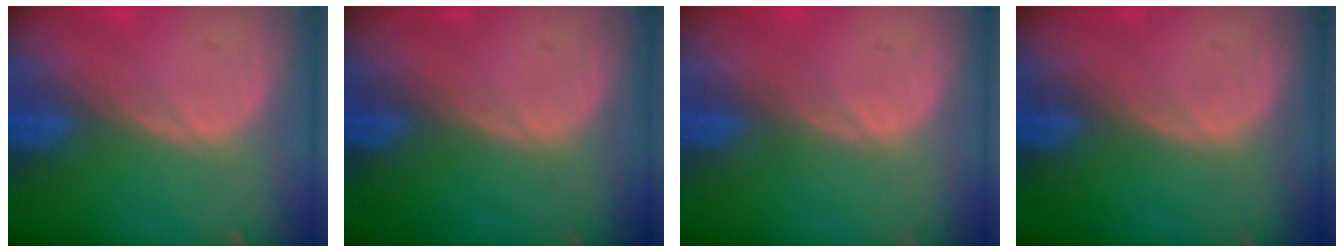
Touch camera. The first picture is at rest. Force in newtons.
{"total": 0.0}
{"total": 0.0}
{"total": 0.0}